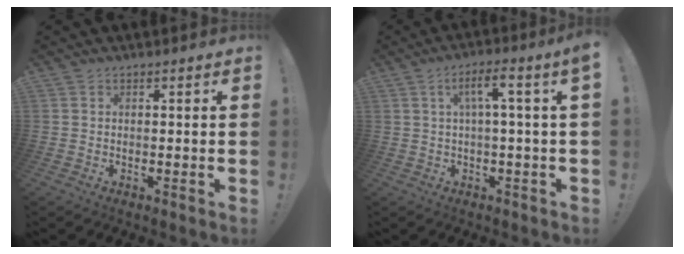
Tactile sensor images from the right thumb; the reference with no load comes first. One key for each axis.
{"total": 6.6, "fx": 1.2, "fy": -0.3, "fz": 6.5, "tx": -0.106, "ty": -0.003, "tz": 0.012}